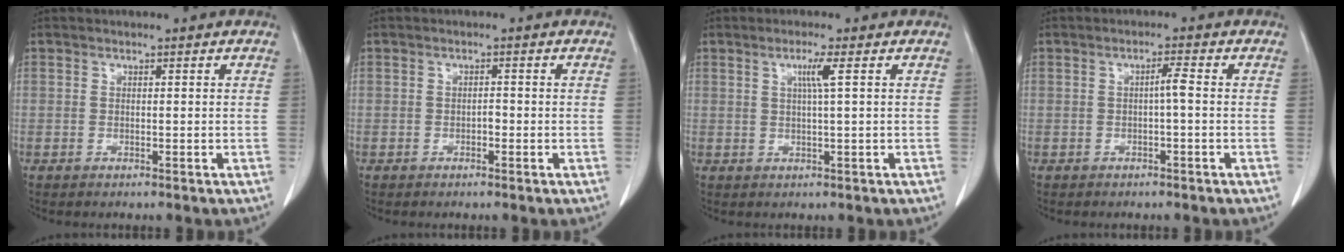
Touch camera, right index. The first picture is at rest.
{"total": 0.9, "force": [-0.3, 0.4, 0.7], "torque": [-0.009, 0.004, -0.006]}
{"total": 2.8, "force": [0.9, -0.6, 2.6], "torque": [-0.049, 0.000, 0.017]}
{"total": 1.8, "force": [-0.2, 0.0, 1.8], "torque": [-0.030, 0.003, -0.003]}